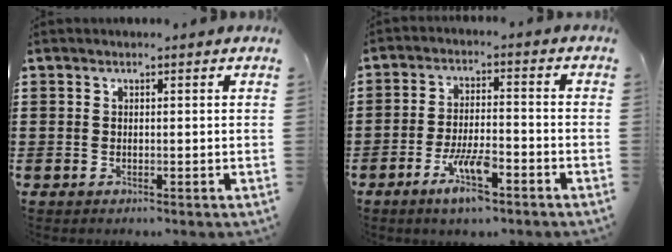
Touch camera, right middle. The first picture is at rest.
{"total": 7.4, "force": [-4.1, 2.2, 5.8], "torque": [-0.118, -0.002, -0.075]}